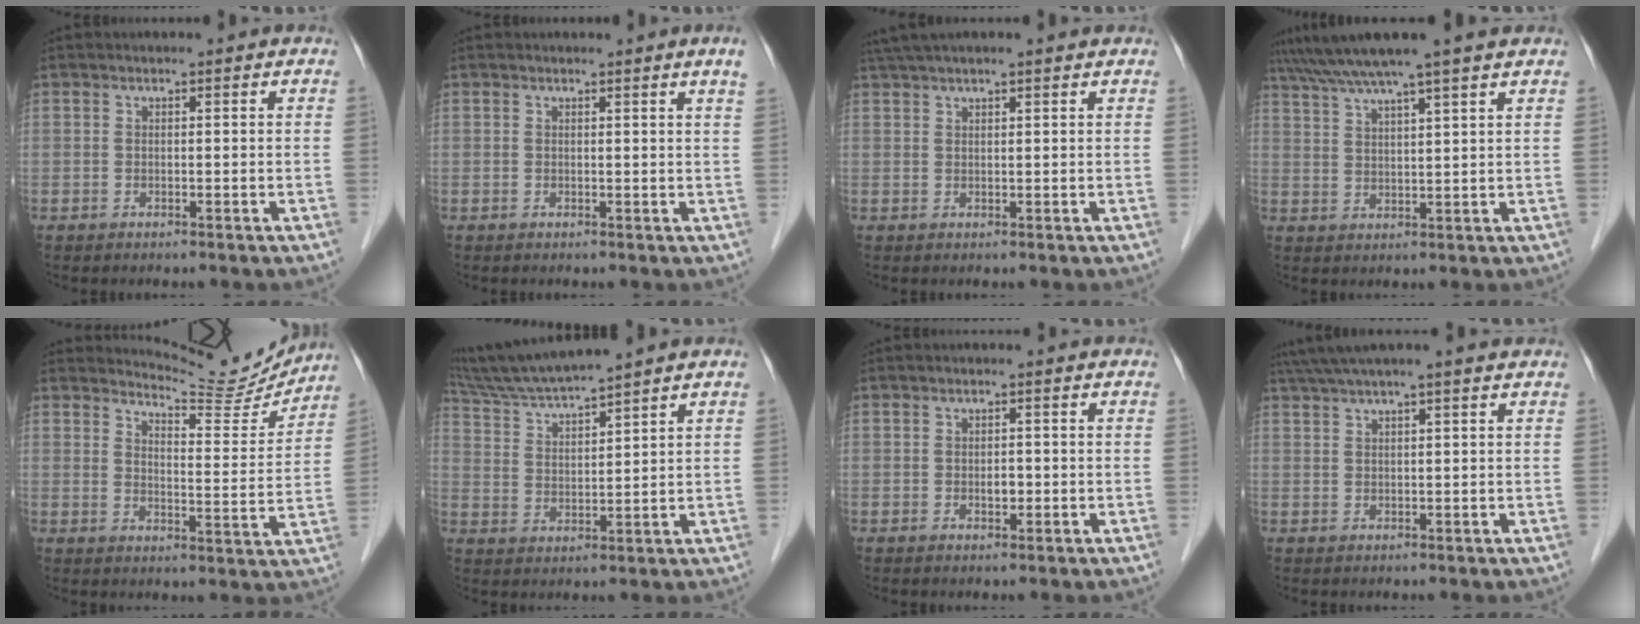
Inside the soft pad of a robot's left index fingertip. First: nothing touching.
{"total": 1.7, "force": [1.4, -0.6, 0.9], "torque": [-0.022, -0.011, 0.014]}
{"total": 7.0, "force": [5.9, 0.3, 3.8], "torque": [-0.064, 0.046, 0.092]}
{"total": 9.1, "force": [7.6, -1.2, 4.9], "torque": [-0.088, 0.027, 0.116]}
{"total": 10.4, "force": [10.4, 0.7, 0.2], "torque": [-0.004, -0.037, 0.133]}
{"total": 8.9, "force": [8.1, -1.4, 3.4], "torque": [-0.073, 0.013, 0.160]}
{"total": 1.5, "force": [-0.4, 0.9, 1.2], "torque": [-0.022, 0.001, -0.004]}
{"total": 8.2, "force": [6.7, -0.4, 4.7], "torque": [-0.082, 0.047, 0.097]}